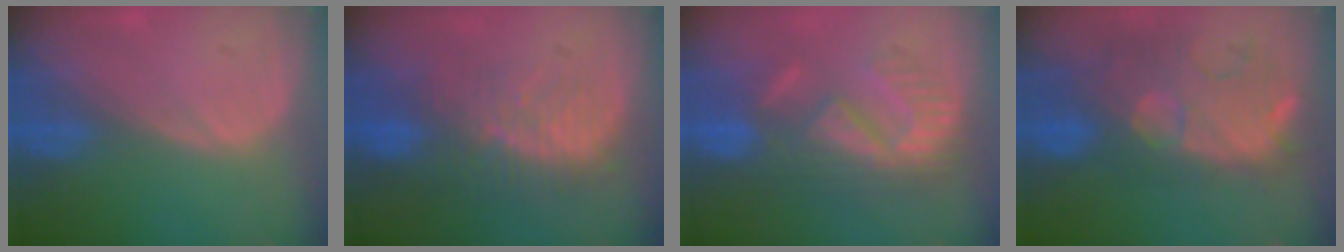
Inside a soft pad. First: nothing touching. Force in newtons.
{"total": 9.9, "press": 8.5, "slide": 5.0}
{"total": 8.8, "press": 8.7, "slide": 1.7}
{"total": 11.3, "press": 10.5, "slide": 4.2}